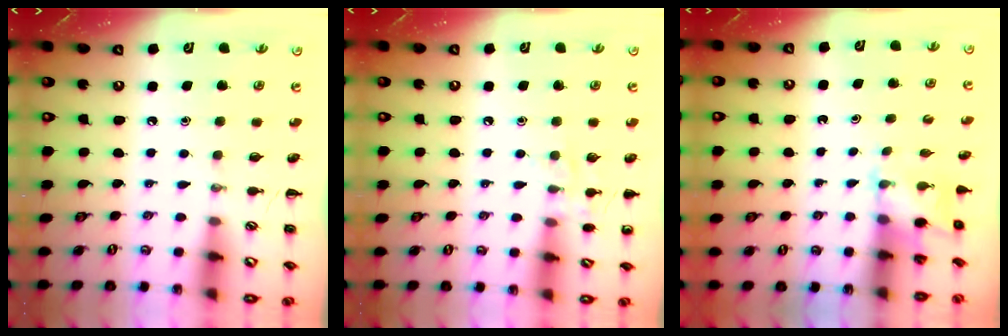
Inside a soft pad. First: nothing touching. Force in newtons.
{"total": 6.6, "press": 6.5, "slide": 1.3}
{"total": 2.3, "press": 2.2, "slide": 0.7}